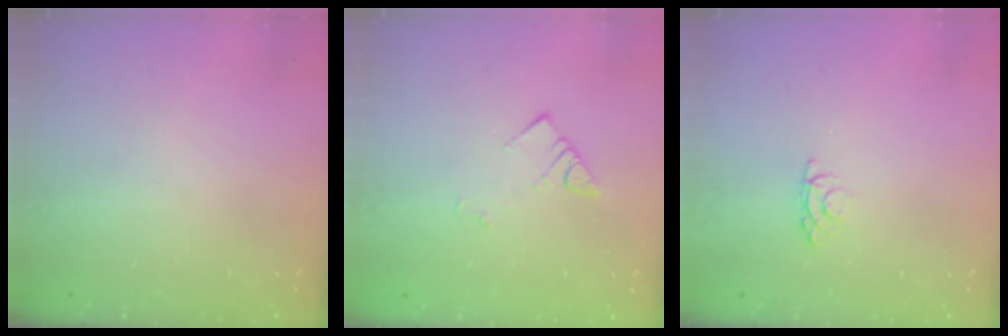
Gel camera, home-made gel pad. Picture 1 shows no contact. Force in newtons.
{"total": 3.7, "press": 3.6, "slide": 0.6}
{"total": 3.4, "press": 3.3, "slide": 0.5}